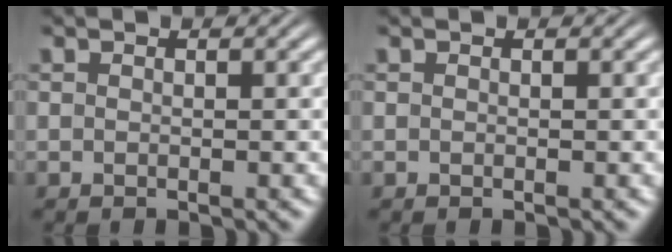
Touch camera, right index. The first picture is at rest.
{"total": 0.0}